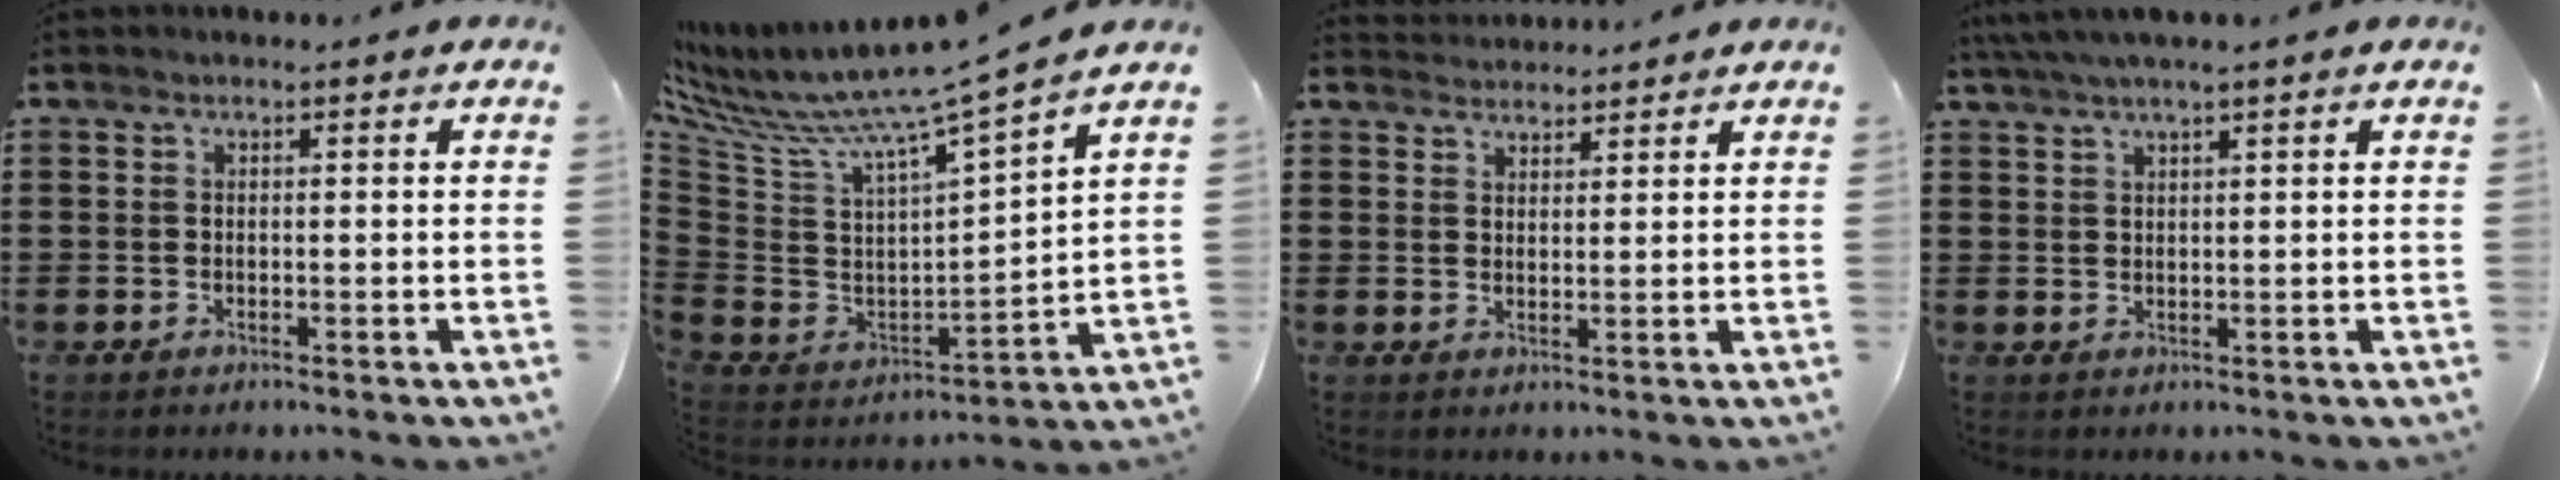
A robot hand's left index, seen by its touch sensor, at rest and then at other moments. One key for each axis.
{"total": 8.9, "fx": 7.2, "fy": -0.9, "fz": 5.1, "tx": -0.122, "ty": -0.063, "tz": 0.109}
{"total": 2.5, "fx": 2.5, "fy": 0.3, "fz": -0.4, "tx": 0.001, "ty": -0.005, "tz": 0.049}
{"total": 2.9, "fx": 2.3, "fy": -0.2, "fz": 1.7, "tx": -0.039, "ty": 0.003, "tz": 0.042}